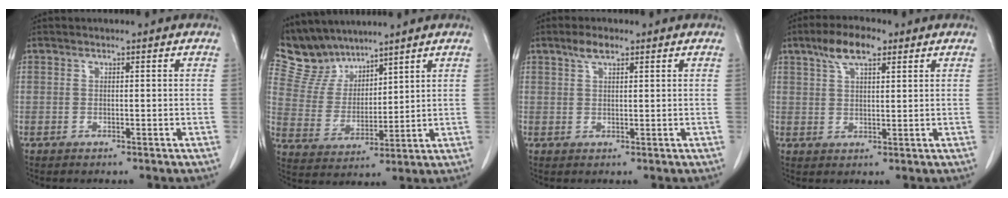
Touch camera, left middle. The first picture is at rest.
{"total": 8.4, "force": [7.7, 3.3, 0.6], "torque": [-0.029, 0.014, 0.168]}
{"total": 2.6, "force": [1.7, 0.8, 1.7], "torque": [-0.038, 0.005, 0.035]}
{"total": 6.3, "force": [3.9, 2.1, 4.5], "torque": [-0.089, 0.016, 0.070]}